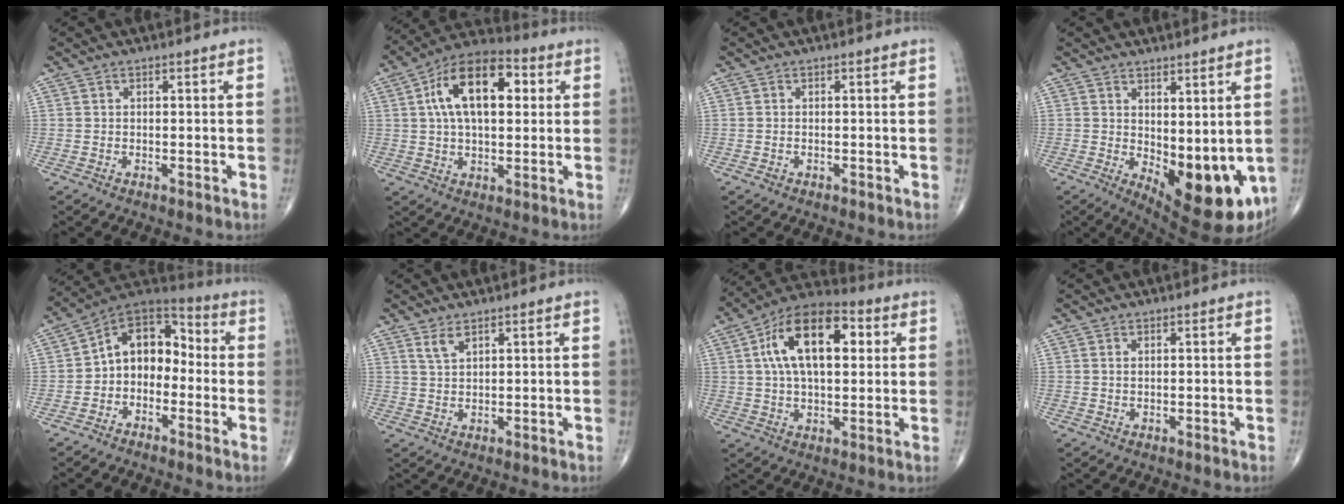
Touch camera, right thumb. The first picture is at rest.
{"total": 16.1, "force": [3.8, 8.6, 13.1], "torque": [-0.203, 0.020, 0.056]}
{"total": 0.6, "force": [-0.3, 0.4, 0.3], "torque": [-0.006, 0.004, -0.004]}
{"total": 13.6, "force": [-1.0, 5.8, 12.2], "torque": [-0.152, -0.032, 0.005]}
{"total": 11.4, "force": [-1.7, 8.3, 7.6], "torque": [-0.079, 0.056, -0.050]}
{"total": 2.6, "force": [1.8, 1.0, 1.6], "torque": [-0.032, -0.008, 0.042]}
{"total": 17.3, "force": [4.2, 9.0, 14.1], "torque": [-0.219, 0.018, 0.062]}
{"total": 0.6, "force": [0.2, 0.3, 0.5], "torque": [-0.008, 0.001, 0.006]}